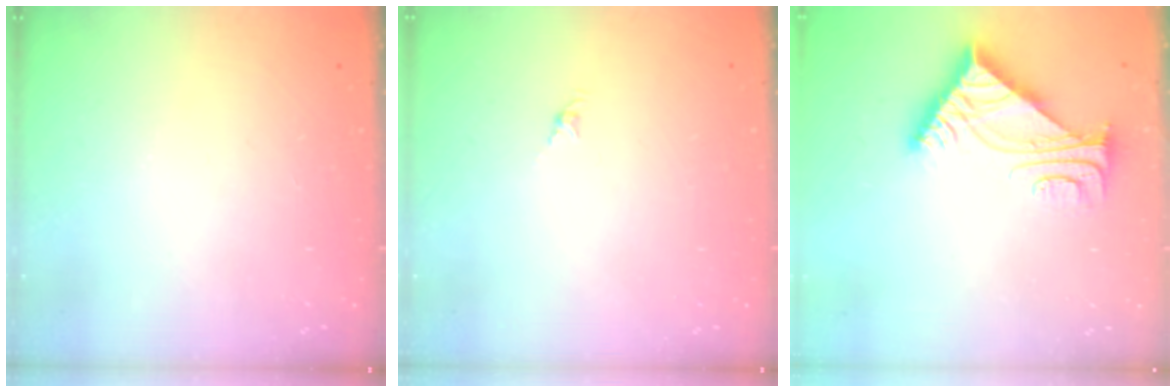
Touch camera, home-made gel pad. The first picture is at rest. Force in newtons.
{"total": 0.0}
{"total": 7.0, "press": 7.0, "slide": 0.2}